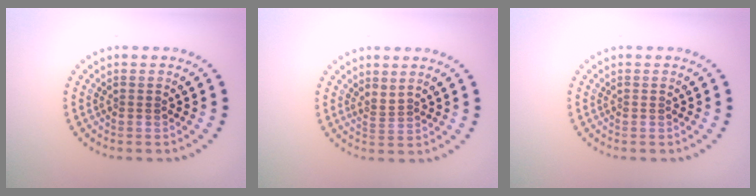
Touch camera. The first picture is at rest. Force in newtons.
{"total": 1.1, "press": 0.3, "slide": 1.0}
{"total": 0.0}